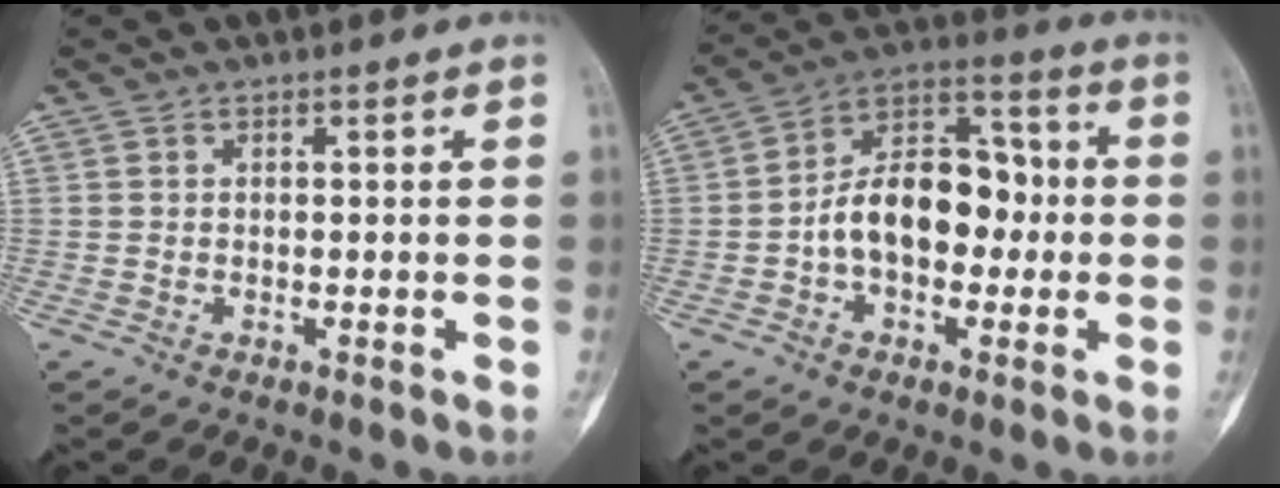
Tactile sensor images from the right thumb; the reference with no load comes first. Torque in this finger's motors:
{"motor_torque": [1.26, 1.10, 1.29, -0.16, 0.11]}